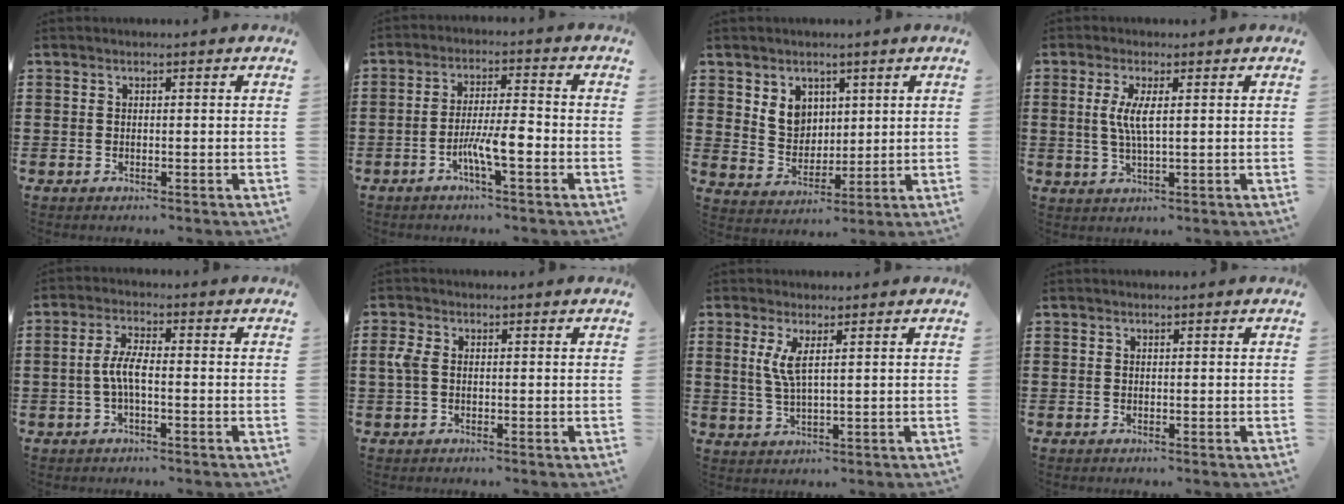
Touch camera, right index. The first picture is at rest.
{"total": 6.7, "force": [-2.6, 1.1, 6.1], "torque": [-0.114, -0.004, -0.049]}
{"total": 5.8, "force": [2.6, 4.7, 1.9], "torque": [-0.052, 0.009, 0.048]}
{"total": 4.4, "force": [0.6, 0.8, 4.3], "torque": [-0.092, -0.003, 0.007]}
{"total": 4.4, "force": [-0.9, 1.1, 4.2], "torque": [-0.096, -0.003, -0.024]}
{"total": 2.9, "force": [0.1, 1.7, 2.3], "torque": [-0.072, -0.002, -0.007]}
{"total": 3.8, "force": [1.3, 0.5, 3.5], "torque": [-0.083, -0.004, 0.019]}
{"total": 0.0}